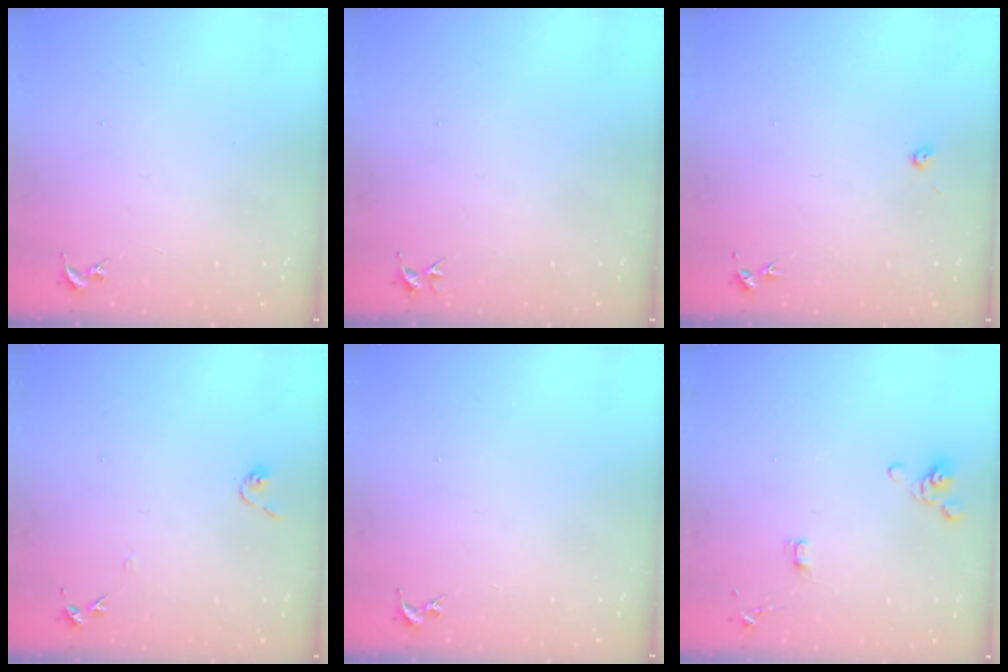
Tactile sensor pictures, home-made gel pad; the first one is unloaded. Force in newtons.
{"total": 3.3, "press": 3.3, "slide": 0.4}
{"total": 4.1, "press": 4.1, "slide": 0.4}
{"total": 6.8, "press": 6.8, "slide": 0.6}
{"total": 0.0}
{"total": 4.7, "press": 4.2, "slide": 2.2}